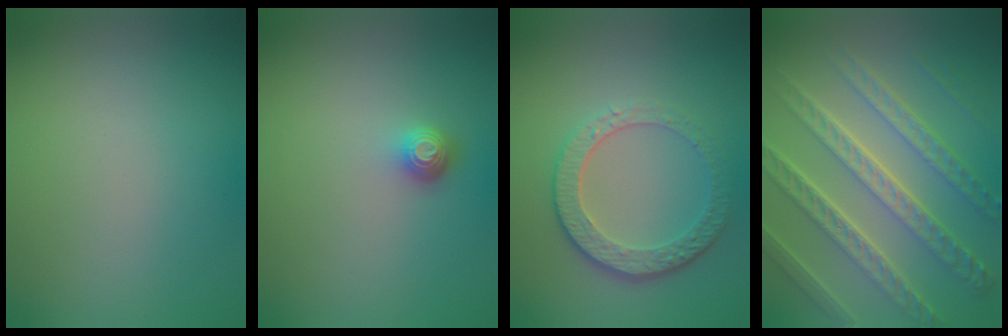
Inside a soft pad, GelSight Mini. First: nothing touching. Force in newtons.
{"total": 1.7, "press": 1.3, "slide": 1.1}
{"total": 4.5, "press": 3.2, "slide": 3.1}
{"total": 8.7, "press": 6.2, "slide": 6.0}